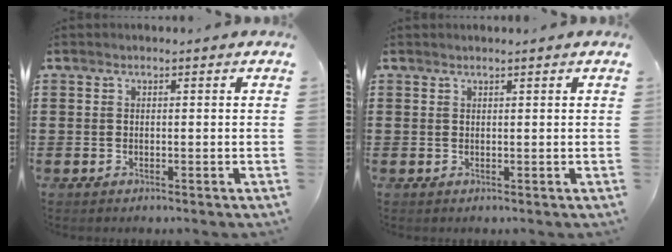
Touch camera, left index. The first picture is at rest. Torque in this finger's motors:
{"motor_torque": [-0.37, 0.79, -0.01, -0.01]}